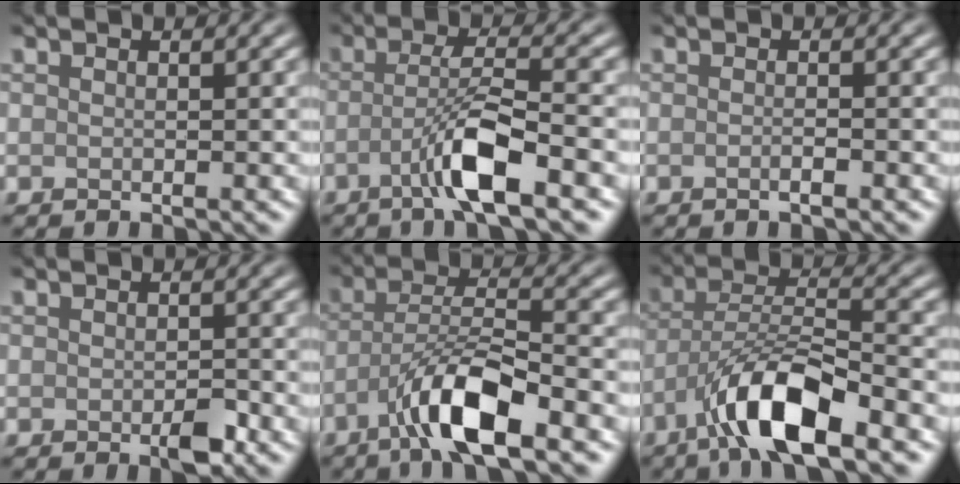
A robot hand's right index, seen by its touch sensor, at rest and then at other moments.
{"total": 5.3, "force": [-2.2, 0.7, 4.8], "torque": [-0.089, 0.010, -0.050]}
{"total": 1.1, "force": [-0.5, 0.3, 1.0], "torque": [-0.012, -0.002, -0.011]}
{"total": 1.8, "force": [-0.7, 0.8, 1.5], "torque": [-0.020, -0.002, -0.010]}
{"total": 7.2, "force": [-4.0, 1.6, 5.7], "torque": [-0.109, 0.008, -0.078]}
{"total": 8.2, "force": [-4.9, 2.0, 6.3], "torque": [-0.116, 0.010, -0.094]}